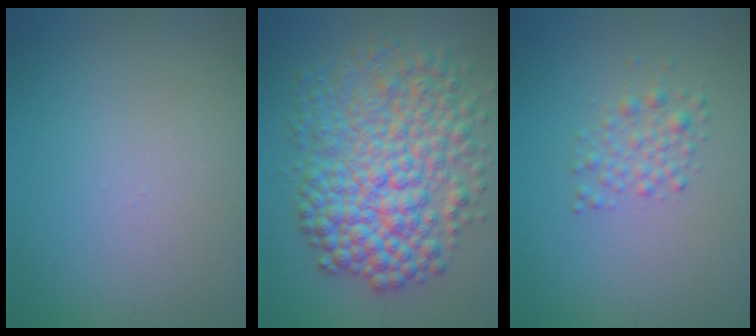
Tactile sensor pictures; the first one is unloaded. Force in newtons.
{"total": 9.3, "press": 9.3, "slide": 0.1}
{"total": 1.9, "press": 1.8, "slide": 0.1}